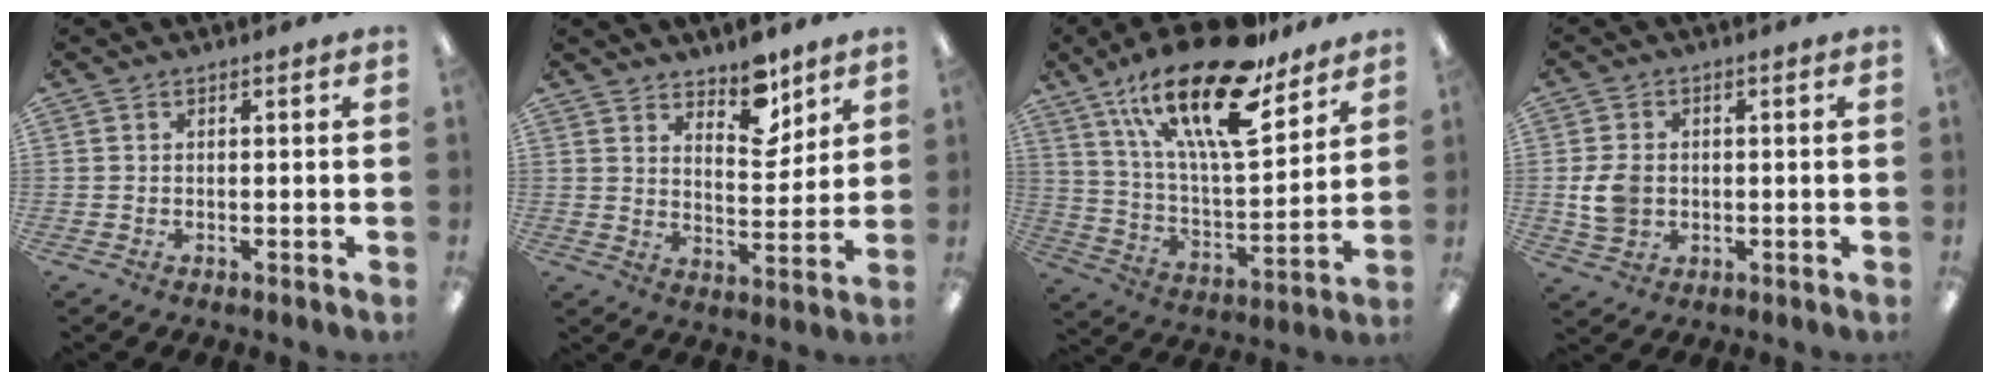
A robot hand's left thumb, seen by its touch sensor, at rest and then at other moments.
{"total": 9.4, "force": [7.4, 4.2, 3.9], "torque": [-0.037, -0.052, 0.129]}
{"total": 24.6, "force": [17.1, 7.7, 15.8], "torque": [-0.269, -0.104, 0.287]}
{"total": 6.6, "force": [-0.3, 5.3, 3.9], "torque": [-0.084, 0.004, -0.006]}